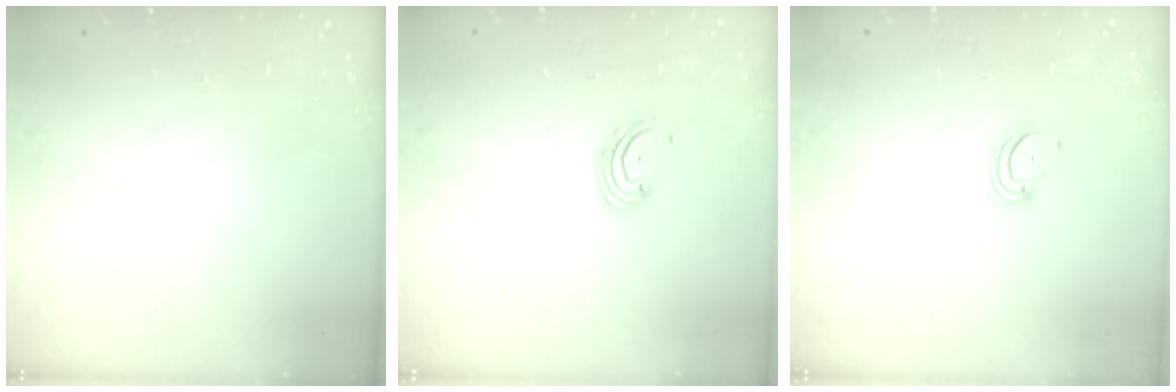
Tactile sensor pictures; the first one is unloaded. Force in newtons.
{"total": 2.6, "press": 2.5, "slide": 0.6}
{"total": 3.1, "press": 3.1, "slide": 0.3}